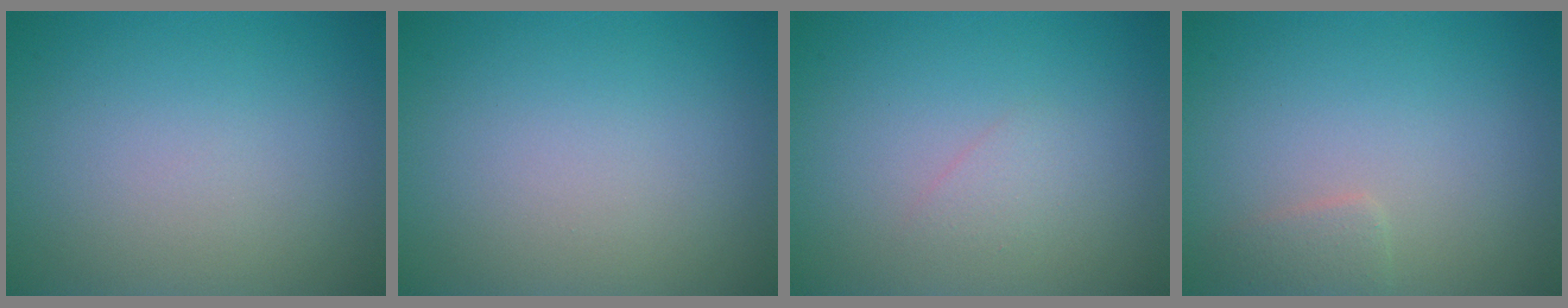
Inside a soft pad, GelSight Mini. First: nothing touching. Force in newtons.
{"total": 0.0}
{"total": 1.0, "press": 1.0, "slide": 0.1}
{"total": 1.2, "press": 1.2, "slide": 0.0}